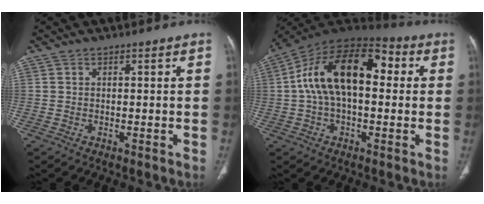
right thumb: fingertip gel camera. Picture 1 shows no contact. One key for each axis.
{"total": 18.7, "fx": 2.3, "fy": 10.4, "fz": 15.4, "tx": -0.255, "ty": 0.049, "tz": 0.030}